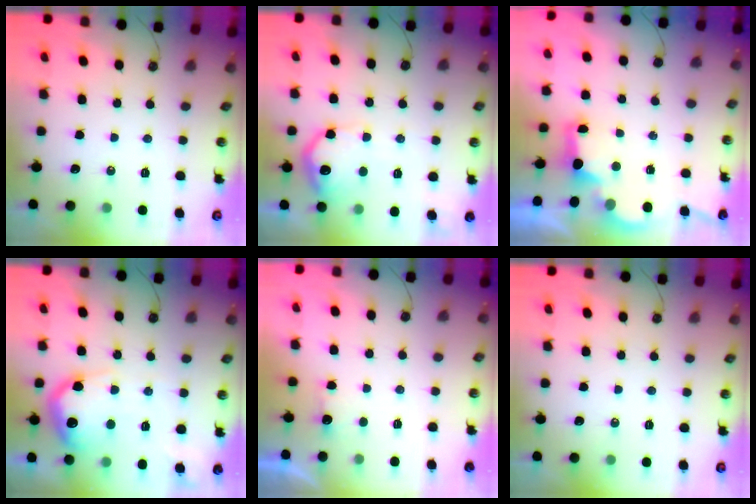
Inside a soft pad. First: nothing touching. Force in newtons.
{"total": 12.8, "press": 12.7, "slide": 0.6}
{"total": 2.9, "press": 2.8, "slide": 0.9}
{"total": 18.9, "press": 18.8, "slide": 1.5}
{"total": 1.3, "press": 1.0, "slide": 0.8}
{"total": 0.0}